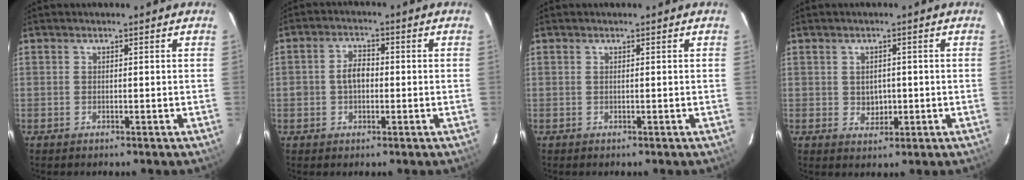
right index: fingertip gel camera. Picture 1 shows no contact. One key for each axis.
{"total": 4.0, "fx": -0.4, "fy": 3.0, "fz": 2.6, "tx": -0.047, "ty": 0.012, "tz": -0.004}
{"total": 0.0}
{"total": 3.0, "fx": -0.1, "fy": 2.7, "fz": 1.4, "tx": -0.022, "ty": 0.005, "tz": 0.005}